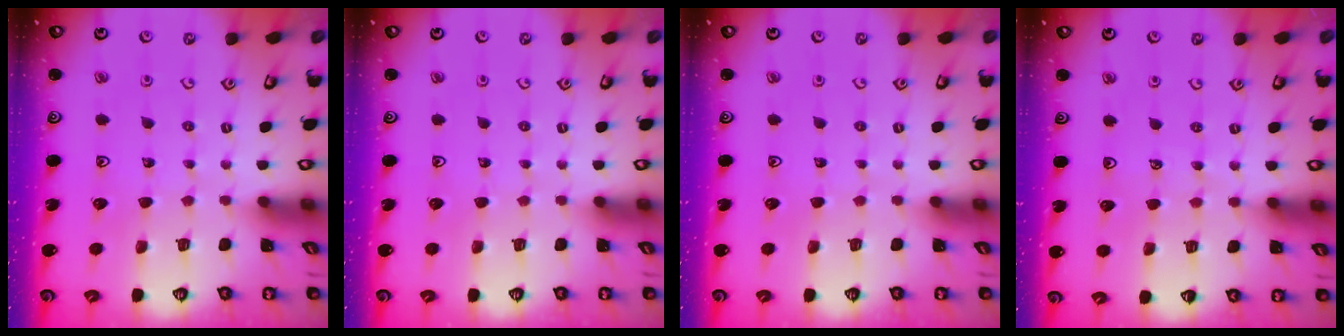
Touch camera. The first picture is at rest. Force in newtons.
{"total": 0.0}
{"total": 0.0}
{"total": 4.2, "press": 4.1, "slide": 1.0}